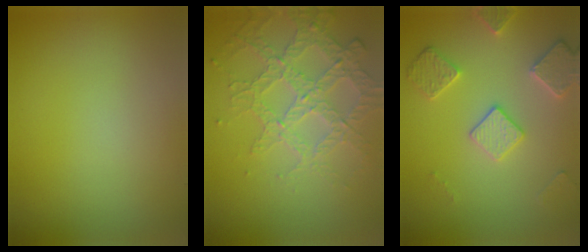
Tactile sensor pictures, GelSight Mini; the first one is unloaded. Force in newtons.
{"total": 3.8, "press": 3.5, "slide": 1.3}
{"total": 3.7, "press": 3.4, "slide": 1.5}